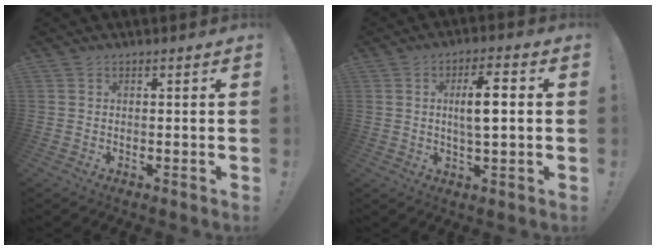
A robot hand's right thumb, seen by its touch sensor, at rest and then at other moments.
{"total": 7.8, "force": [1.2, 2.3, 7.3], "torque": [-0.118, -0.001, 0.011]}